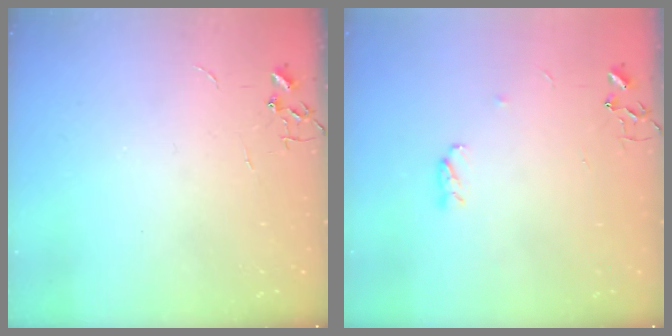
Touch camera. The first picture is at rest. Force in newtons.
{"total": 3.8, "press": 3.8, "slide": 0.6}